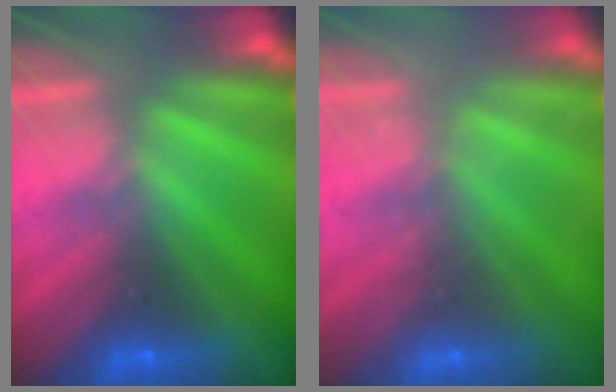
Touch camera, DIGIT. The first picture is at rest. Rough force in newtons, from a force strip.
{"total": 2.3}